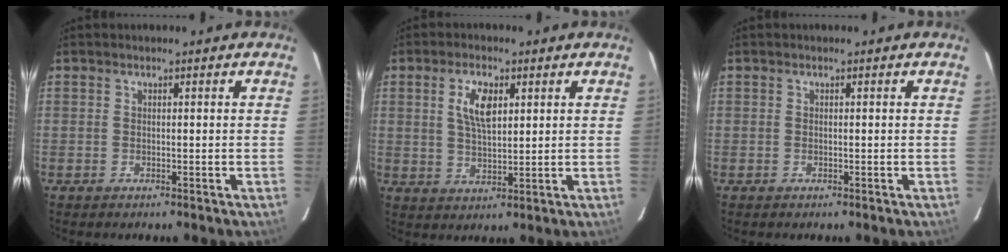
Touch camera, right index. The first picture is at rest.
{"total": 6.3, "force": [2.2, 2.9, 5.2], "torque": [-0.096, 0.006, 0.044]}
{"total": 0.0}